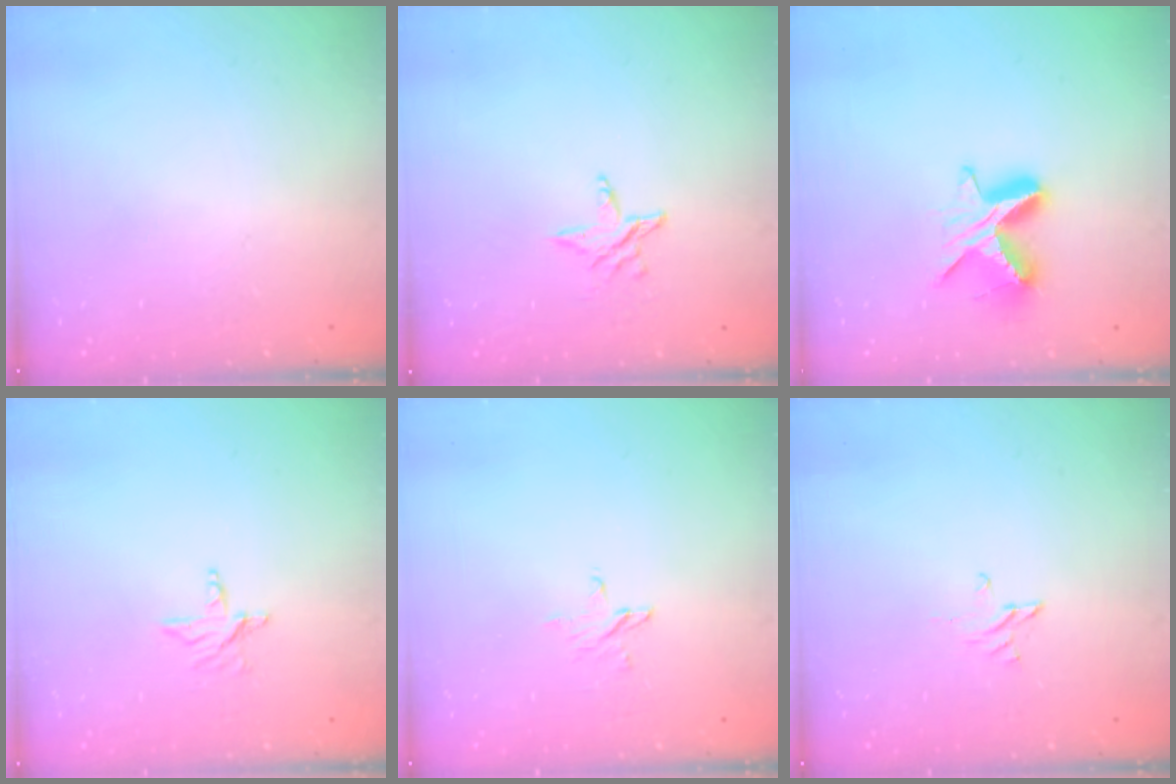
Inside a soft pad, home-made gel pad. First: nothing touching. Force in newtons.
{"total": 4.3, "press": 4.3, "slide": 0.3}
{"total": 9.3, "press": 9.3, "slide": 0.7}
{"total": 3.5, "press": 3.4, "slide": 0.3}
{"total": 3.7, "press": 3.7, "slide": 0.3}
{"total": 2.6, "press": 2.6, "slide": 0.2}